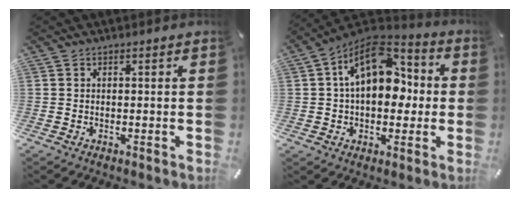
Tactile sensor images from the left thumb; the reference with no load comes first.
{"total": 16.5, "force": [3.4, 10.9, 11.9], "torque": [-0.196, -0.015, 0.059]}